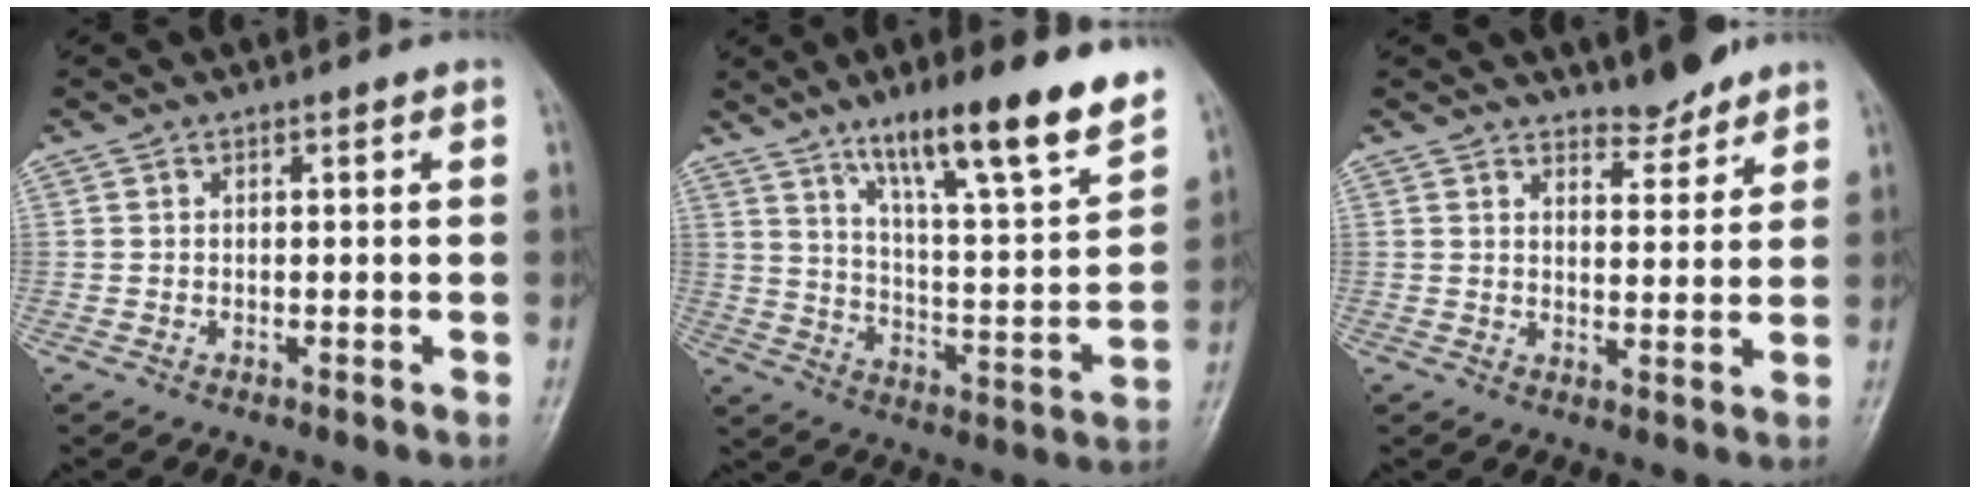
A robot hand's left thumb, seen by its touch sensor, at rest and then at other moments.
{"total": 20.1, "force": [13.5, 3.1, 14.6], "torque": [-0.199, -0.062, 0.218]}
{"total": 4.4, "force": [4.1, 1.3, 1.1], "torque": [0.000, -0.037, 0.067]}